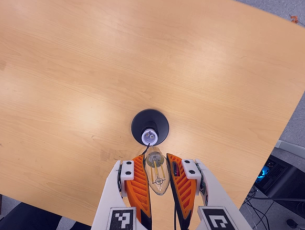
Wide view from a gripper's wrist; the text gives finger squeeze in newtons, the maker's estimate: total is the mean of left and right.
{"total": 22.1, "left": 25.5, "right": 18.7}